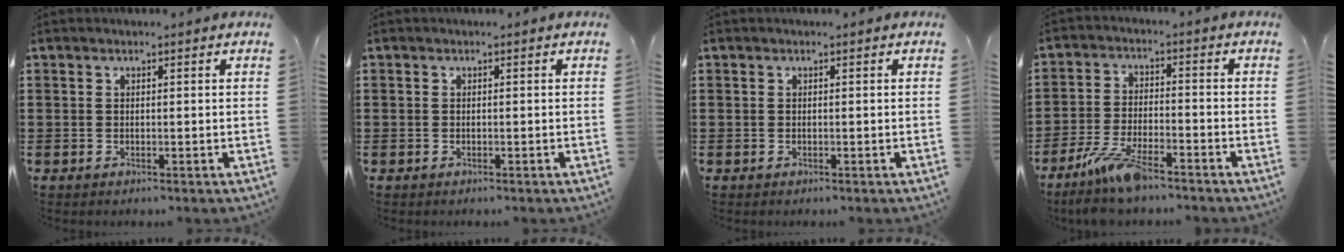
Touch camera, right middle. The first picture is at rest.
{"total": 0.6, "force": [-0.3, 0.5, 0.0], "torque": [0.000, 0.004, -0.006]}
{"total": 0.0}
{"total": 7.7, "force": [-5.9, 1.7, 4.7], "torque": [-0.104, -0.005, -0.113]}